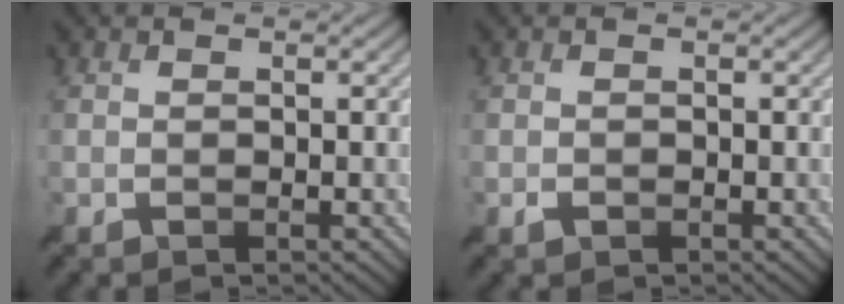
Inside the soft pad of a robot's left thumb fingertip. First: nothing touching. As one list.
[{"total": 0.5, "force": [-0.2, 0.5, 0.2], "torque": [-0.005, -0.001, -0.005]}]